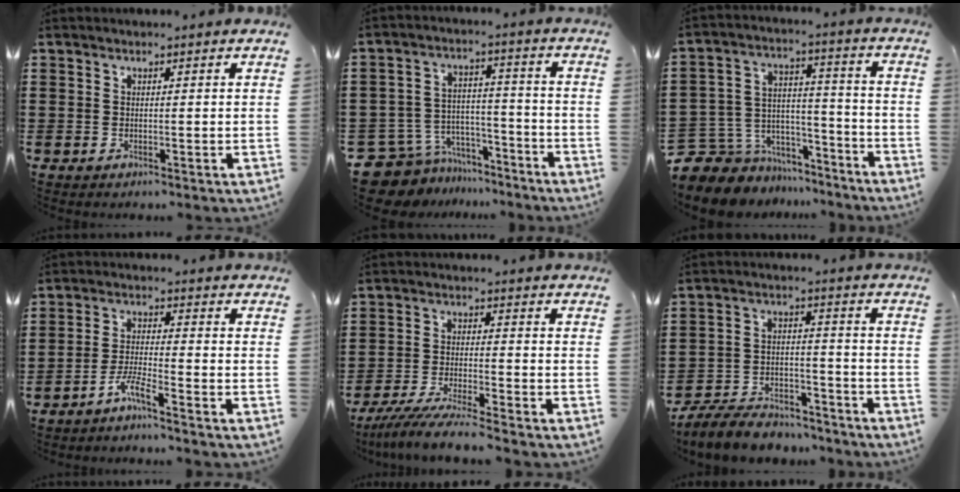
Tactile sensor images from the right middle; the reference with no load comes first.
{"total": 7.7, "force": [-7.0, 3.2, 0.5], "torque": [-0.035, 0.015, -0.141]}
{"total": 7.1, "force": [-5.5, 4.5, 0.0], "torque": [-0.025, 0.006, -0.107]}
{"total": 4.2, "force": [-3.5, 0.2, 2.5], "torque": [-0.058, 0.001, -0.070]}
{"total": 5.9, "force": [-5.4, -0.3, 2.3], "torque": [-0.056, -0.019, -0.108]}
{"total": 7.4, "force": [-6.9, 1.8, 1.7], "torque": [-0.038, 0.016, -0.136]}